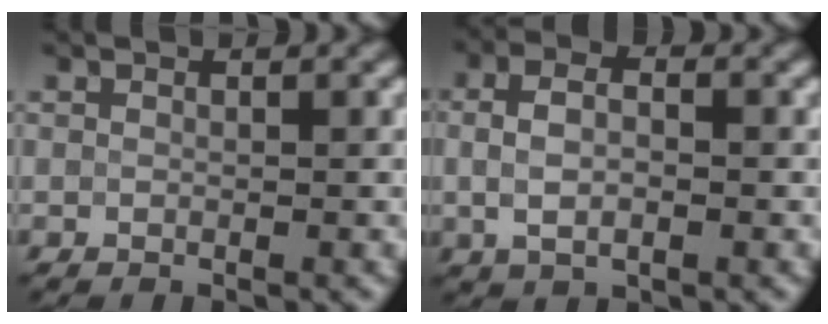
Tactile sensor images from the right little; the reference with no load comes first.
{"total": 3.7, "force": [0.1, 2.1, 3.1], "torque": [-0.060, 0.004, 0.000]}